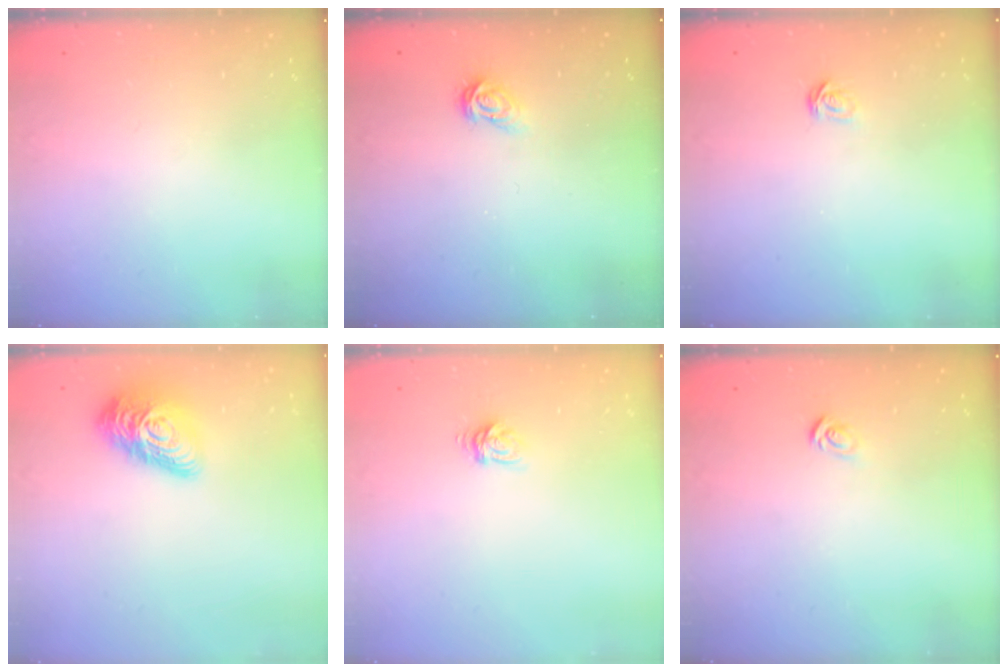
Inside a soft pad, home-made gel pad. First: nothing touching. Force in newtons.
{"total": 3.4, "press": 3.4, "slide": 0.4}
{"total": 2.1, "press": 2.1, "slide": 0.1}
{"total": 15.5, "press": 15.5, "slide": 0.8}
{"total": 4.8, "press": 4.7, "slide": 0.6}
{"total": 2.7, "press": 2.7, "slide": 0.3}